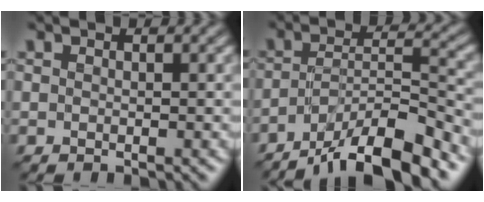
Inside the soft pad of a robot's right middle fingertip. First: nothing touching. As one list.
[{"total": 9.8, "force": [-7.2, 2.3, 6.3], "torque": [-0.095, 0.010, -0.130]}]